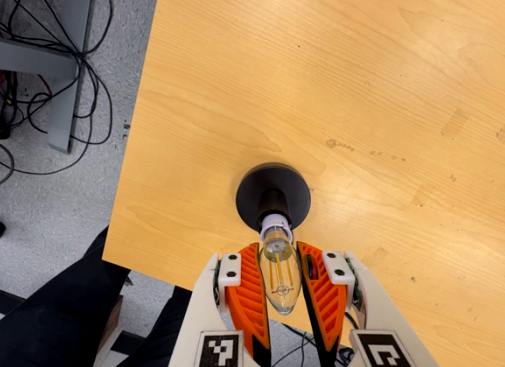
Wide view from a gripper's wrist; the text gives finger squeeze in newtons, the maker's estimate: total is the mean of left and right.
{"total": 13.9, "left": 13.6, "right": 14.3}